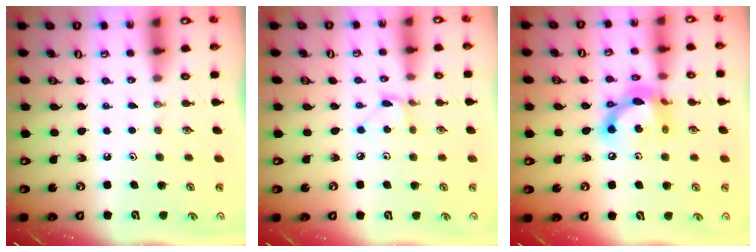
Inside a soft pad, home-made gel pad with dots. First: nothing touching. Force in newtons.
{"total": 3.0, "press": 3.0, "slide": 0.1}
{"total": 13.6, "press": 13.6, "slide": 0.7}